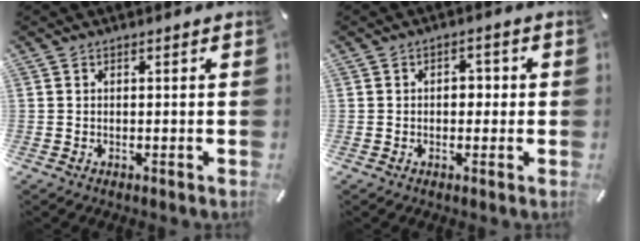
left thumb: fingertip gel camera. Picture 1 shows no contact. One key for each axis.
{"total": 3.0, "fx": -0.5, "fy": 2.2, "fz": 2.0, "tx": -0.023, "ty": 0.004, "tz": -0.018}